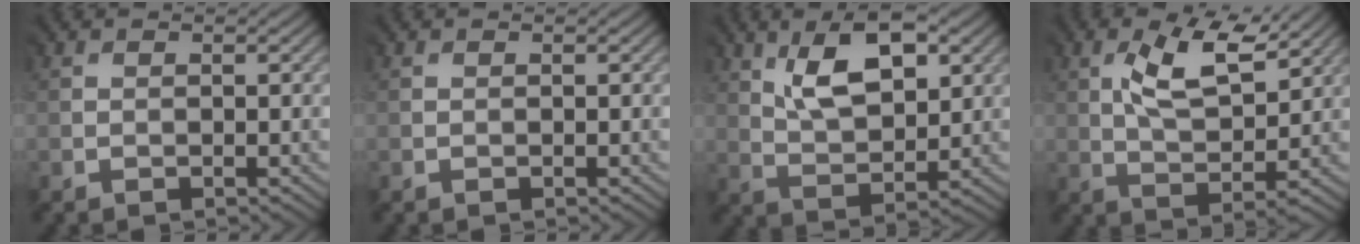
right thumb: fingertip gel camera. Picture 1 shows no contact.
{"total": 0.0}
{"total": 7.9, "force": [4.6, 3.8, 5.2], "torque": [-0.096, 0.007, 0.087]}
{"total": 7.3, "force": [4.2, 2.8, 5.3], "torque": [-0.101, 0.002, 0.077]}